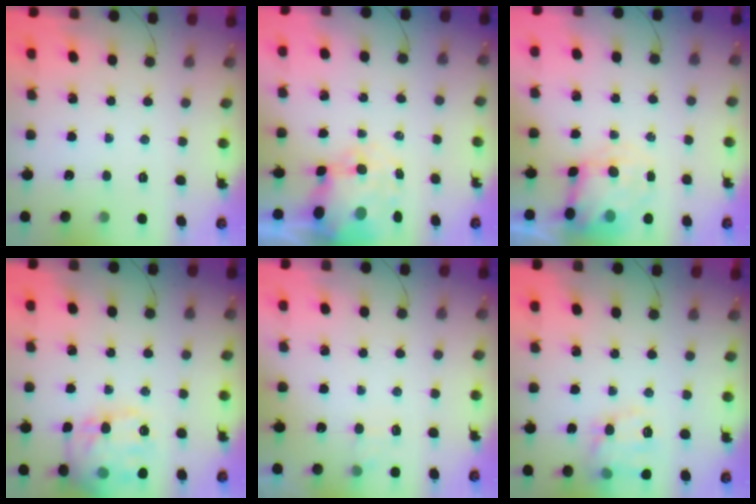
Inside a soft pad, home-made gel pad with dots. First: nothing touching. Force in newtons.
{"total": 9.1, "press": 8.8, "slide": 2.3}
{"total": 7.4, "press": 7.2, "slide": 1.7}
{"total": 18.0, "press": 18.0, "slide": 1.3}
{"total": 5.1, "press": 4.8, "slide": 1.5}
{"total": 12.4, "press": 12.4, "slide": 0.3}